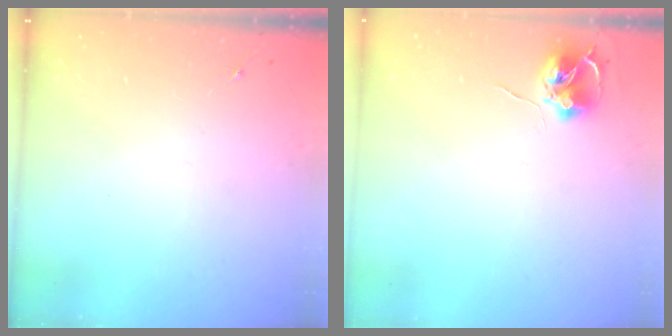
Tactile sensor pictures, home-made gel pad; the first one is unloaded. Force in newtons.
{"total": 7.9, "press": 7.9, "slide": 0.4}